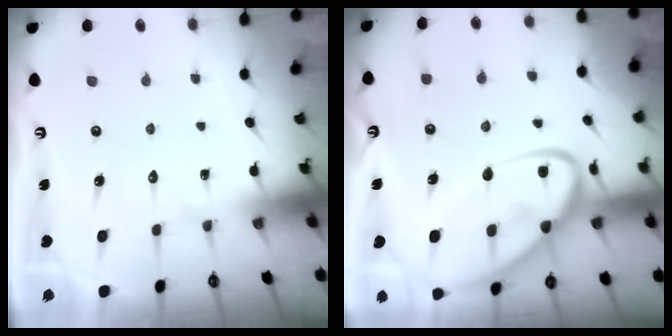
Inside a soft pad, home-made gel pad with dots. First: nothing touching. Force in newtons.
{"total": 15.6, "press": 15.5, "slide": 1.3}